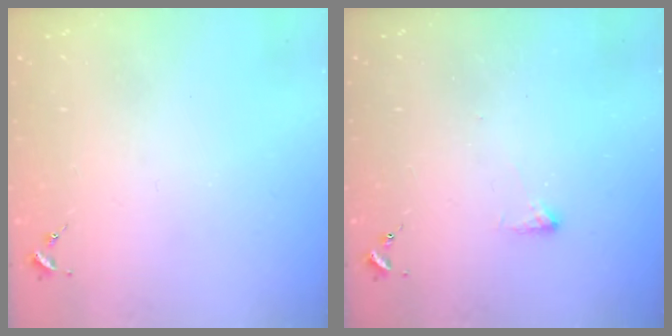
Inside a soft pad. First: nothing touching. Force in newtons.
{"total": 2.5, "press": 2.4, "slide": 0.5}